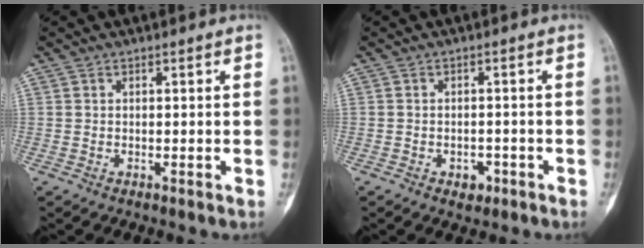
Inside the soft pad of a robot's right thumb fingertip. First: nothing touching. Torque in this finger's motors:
{"motor_torque": [0.29, -0.08, 0.05, -0.31, 0.07]}